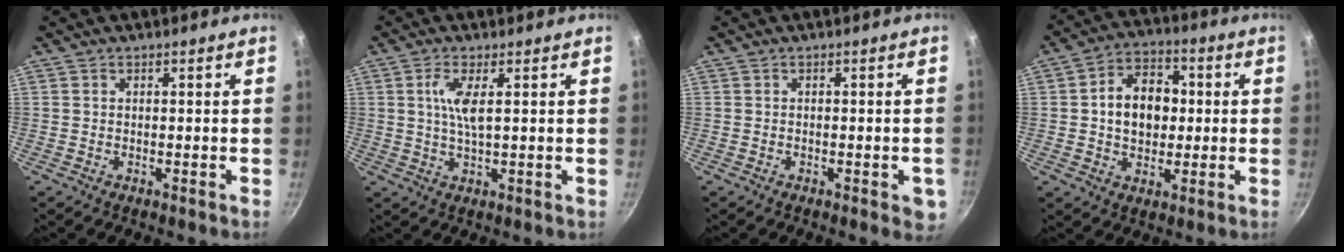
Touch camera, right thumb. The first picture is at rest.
{"total": 4.9, "force": [1.2, 1.0, 4.7], "torque": [-0.101, -0.004, 0.025]}
{"total": 3.5, "force": [-1.3, 1.4, 2.9], "torque": [-0.024, 0.001, -0.016]}
{"total": 11.3, "force": [0.8, 8.4, 7.5], "torque": [-0.084, 0.018, 0.004]}